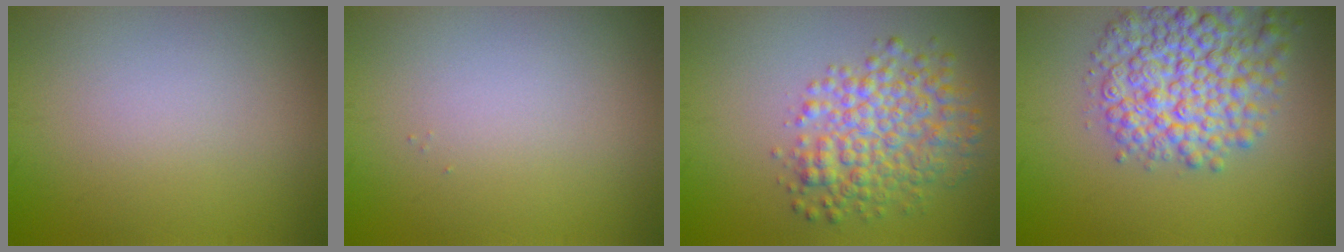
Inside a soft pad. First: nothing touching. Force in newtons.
{"total": 0.0}
{"total": 5.8, "press": 5.8, "slide": 0.1}
{"total": 8.1, "press": 8.1, "slide": 0.3}